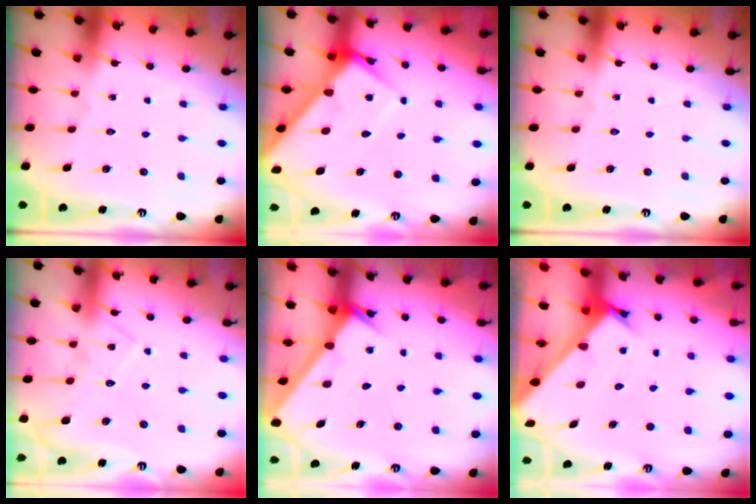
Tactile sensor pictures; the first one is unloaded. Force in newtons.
{"total": 7.9, "press": 7.9, "slide": 0.6}
{"total": 0.0}
{"total": 10.2, "press": 10.2, "slide": 0.6}
{"total": 2.6, "press": 2.6, "slide": 0.2}
{"total": 2.6, "press": 2.6, "slide": 0.2}